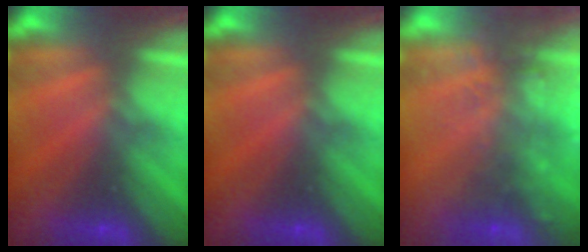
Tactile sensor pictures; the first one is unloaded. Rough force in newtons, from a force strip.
{"total": 0.0}
{"total": 9.4}